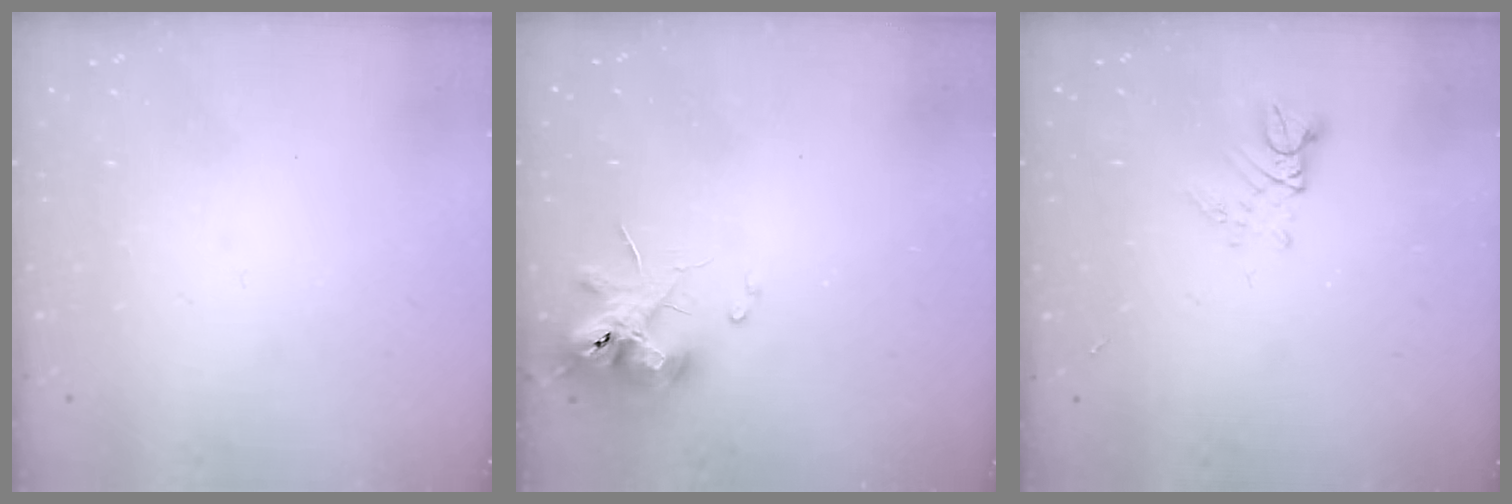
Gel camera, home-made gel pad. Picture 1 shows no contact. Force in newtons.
{"total": 10.9, "press": 10.9, "slide": 1.1}
{"total": 3.6, "press": 3.6, "slide": 0.1}